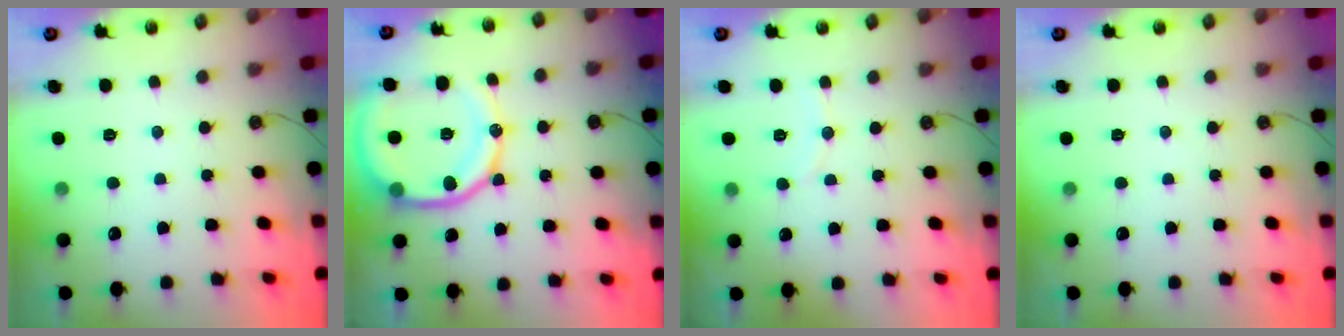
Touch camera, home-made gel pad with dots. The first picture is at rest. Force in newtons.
{"total": 17.7, "press": 17.6, "slide": 2.0}
{"total": 6.0, "press": 5.9, "slide": 1.1}
{"total": 0.0}